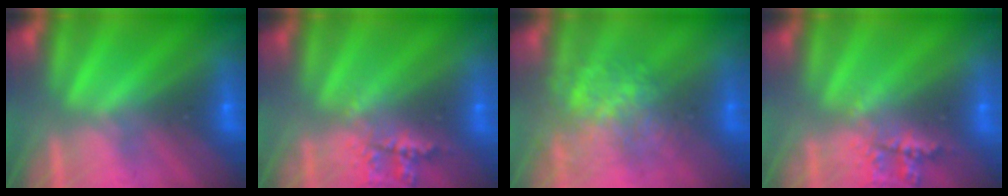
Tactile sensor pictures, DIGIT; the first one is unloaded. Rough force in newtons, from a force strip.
{"total": 2.3}
{"total": 3.7}
{"total": 2.3}